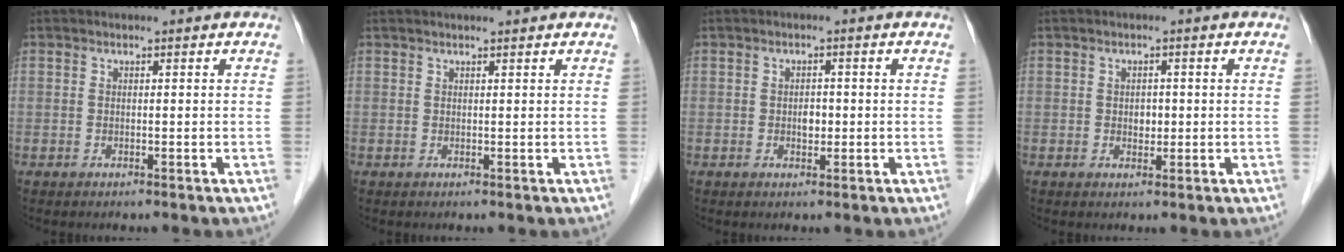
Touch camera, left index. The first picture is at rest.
{"total": 4.2, "force": [3.6, 0.1, 2.1], "torque": [-0.027, 0.031, 0.058]}
{"total": 2.0, "force": [-0.1, 1.2, 1.6], "torque": [-0.029, 0.002, 0.000]}
{"total": 2.2, "force": [0.2, 1.4, 1.7], "torque": [-0.033, 0.003, 0.006]}